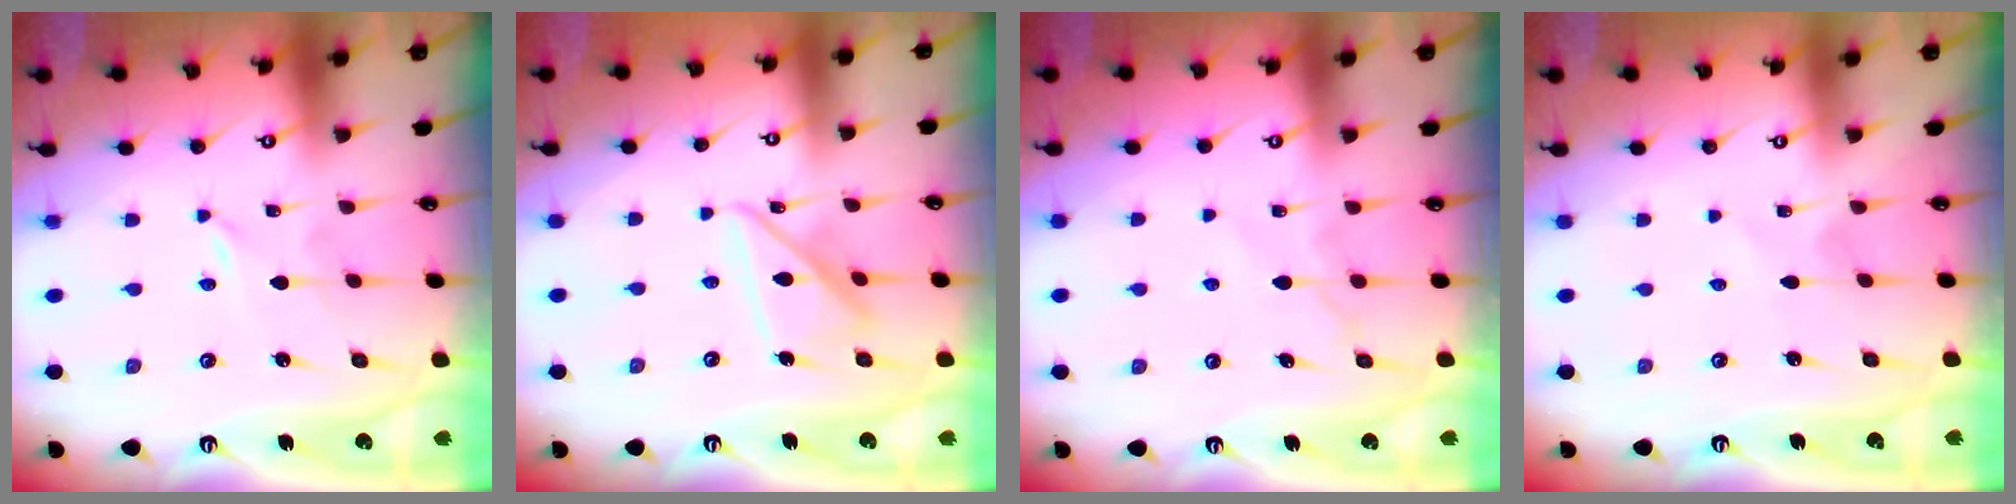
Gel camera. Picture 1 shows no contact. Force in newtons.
{"total": 13.5, "press": 13.5, "slide": 1.2}
{"total": 6.0, "press": 6.0, "slide": 0.9}
{"total": 1.8, "press": 1.8, "slide": 0.2}